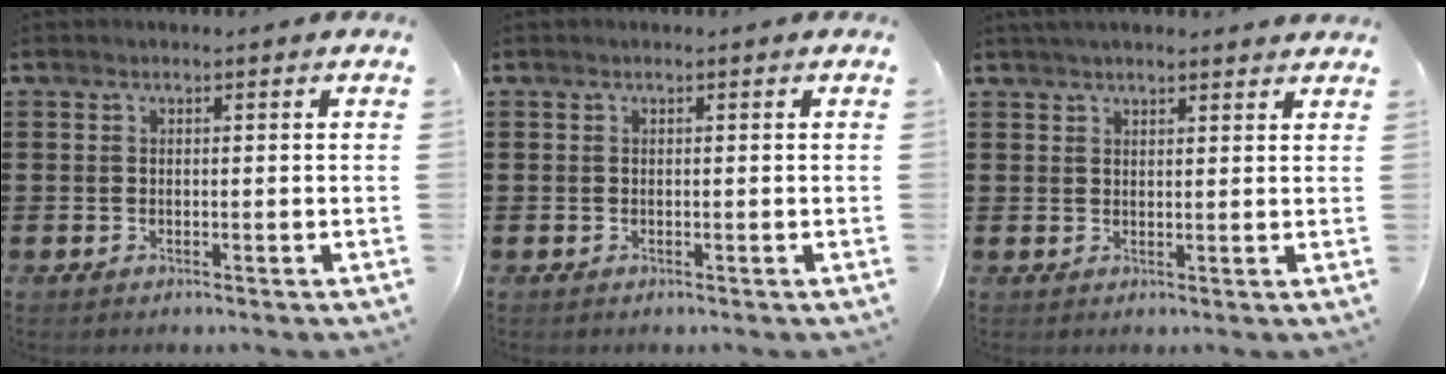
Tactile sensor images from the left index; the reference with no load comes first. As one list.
[{"total": 0.0}, {"total": 2.4, "force": [2.2, 0.2, 0.8], "torque": [-0.019, 0.003, 0.043]}]